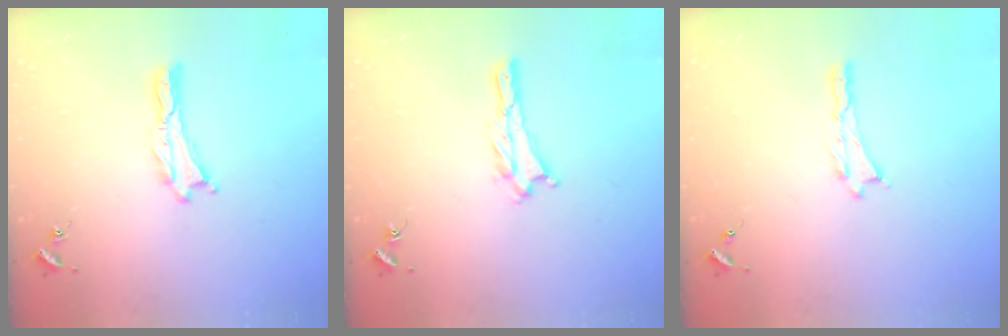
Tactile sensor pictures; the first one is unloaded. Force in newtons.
{"total": 1.2, "press": 1.1, "slide": 0.2}
{"total": 0.0}